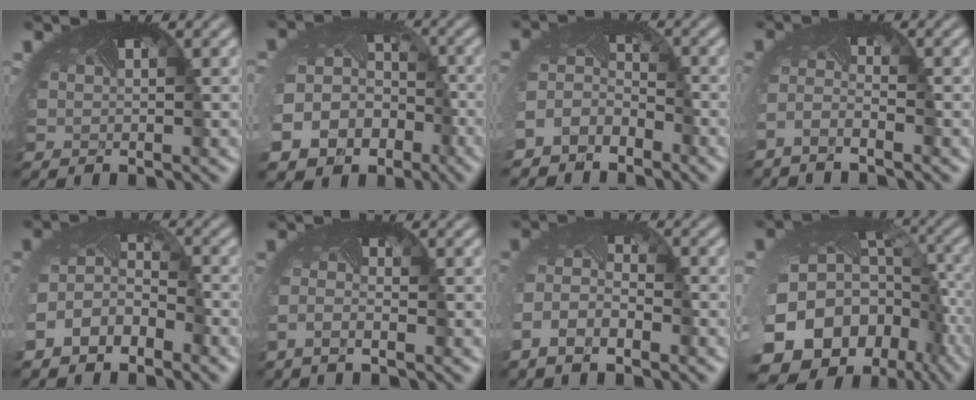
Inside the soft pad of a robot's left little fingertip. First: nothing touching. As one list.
[{"total": 16.4, "force": [-7.0, 13.6, 6.0], "torque": [-0.150, -0.070, -0.099]}, {"total": 4.7, "force": [-3.8, 2.8, 0.7], "torque": [-0.027, -0.016, -0.070]}, {"total": 2.1, "force": [-2.0, 0.0, 0.5], "torque": [-0.025, -0.009, -0.046]}, {"total": 3.8, "force": [-2.5, 2.1, 1.9], "torque": [-0.045, -0.003, -0.053]}, {"total": 1.5, "force": [-1.3, 0.0, 0.7], "torque": [-0.025, -0.010, -0.030]}, {"total": 4.1, "force": [-2.7, 2.1, 2.3], "torque": [-0.053, -0.009, -0.051]}, {"total": 19.4, "force": [-9.2, 14.2, 9.5], "torque": [-0.215, -0.055, -0.107]}]